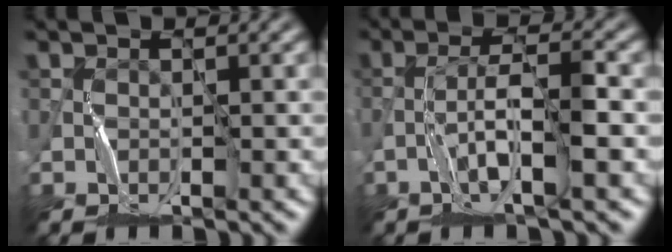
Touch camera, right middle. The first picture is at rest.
{"total": 3.6, "force": [-1.6, -0.2, 3.2], "torque": [-0.064, 0.013, -0.034]}